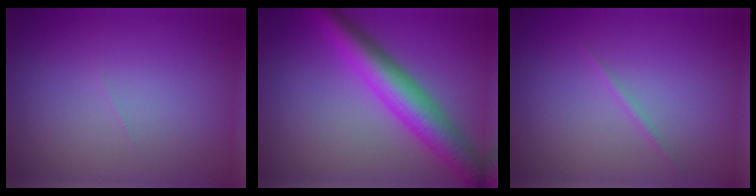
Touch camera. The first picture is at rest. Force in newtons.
{"total": 6.3, "press": 6.3, "slide": 0.2}
{"total": 0.6, "press": 0.6, "slide": 0.0}